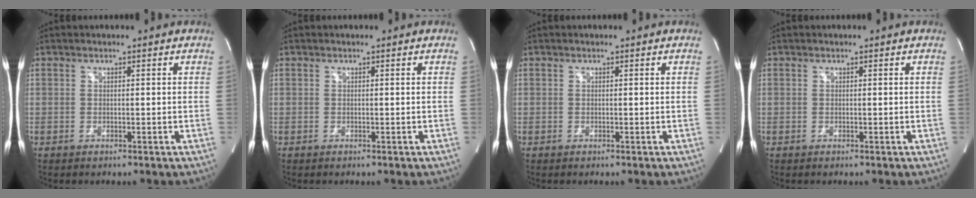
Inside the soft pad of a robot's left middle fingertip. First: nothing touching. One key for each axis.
{"total": 0.0}
{"total": 0.0}
{"total": 0.0}